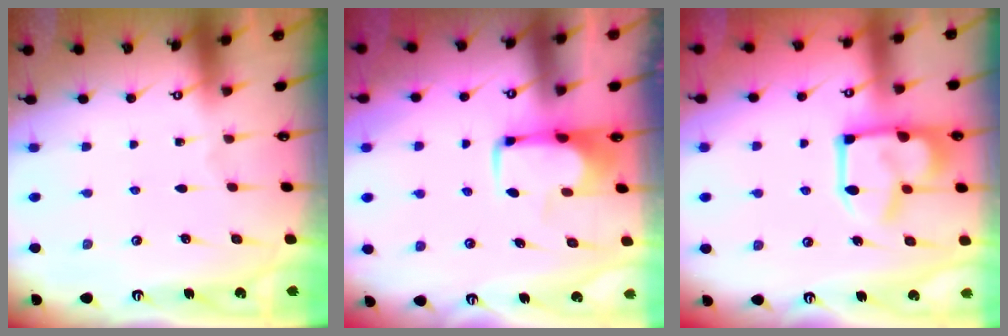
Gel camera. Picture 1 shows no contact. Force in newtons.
{"total": 1.8, "press": 1.7, "slide": 0.5}
{"total": 11.8, "press": 11.7, "slide": 1.3}